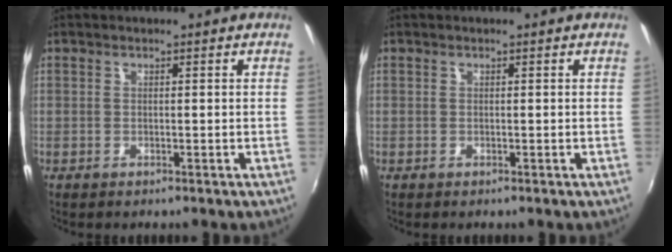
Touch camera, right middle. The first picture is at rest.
{"total": 0.0}